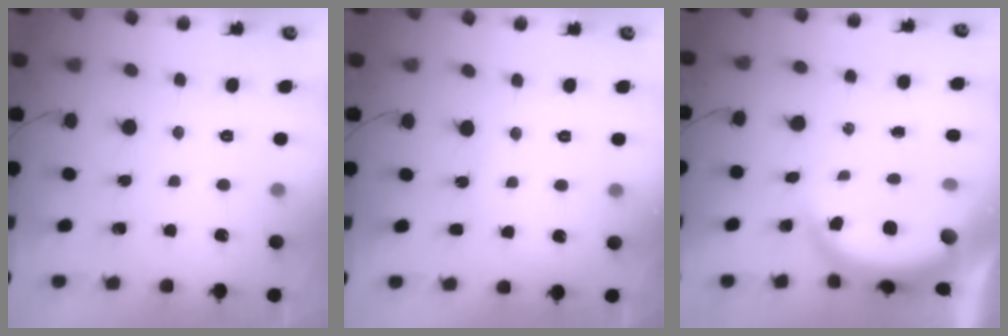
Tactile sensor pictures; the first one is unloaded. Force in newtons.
{"total": 5.1, "press": 5.1, "slide": 0.5}
{"total": 5.1, "press": 5.1, "slide": 0.3}